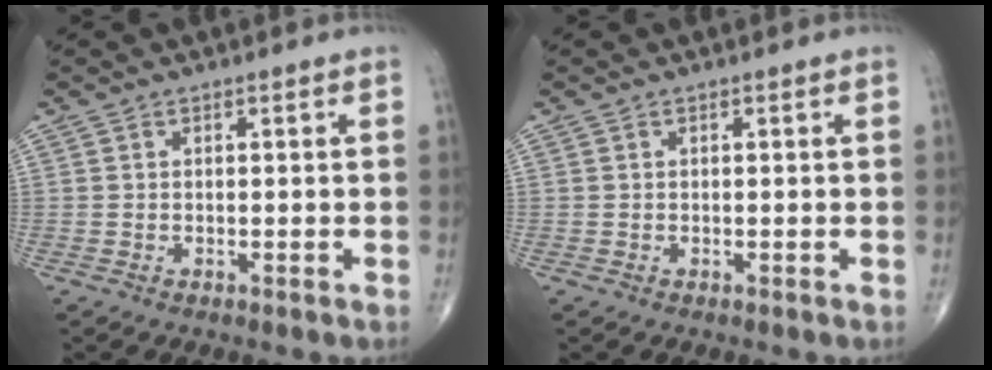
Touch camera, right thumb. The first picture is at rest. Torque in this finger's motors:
{"motor_torque": [0.01, 0.00, -0.03, 0.03, 0.00]}